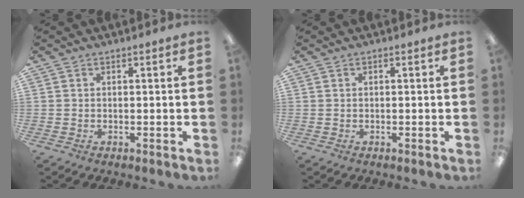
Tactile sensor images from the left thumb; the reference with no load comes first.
{"total": 0.0}